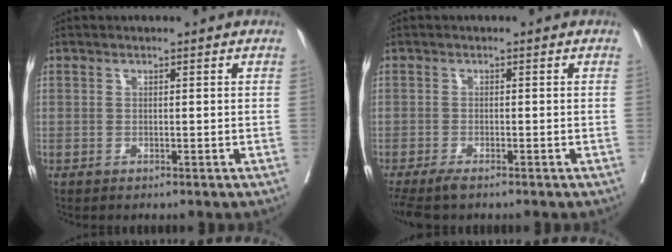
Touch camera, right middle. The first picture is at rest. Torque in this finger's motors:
{"motor_torque": [0.38, -0.16, 0.13, 0.05]}